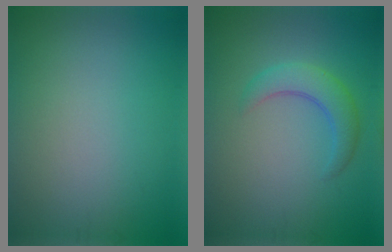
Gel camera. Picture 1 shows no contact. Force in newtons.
{"total": 3.3, "press": 3.3, "slide": 0.2}